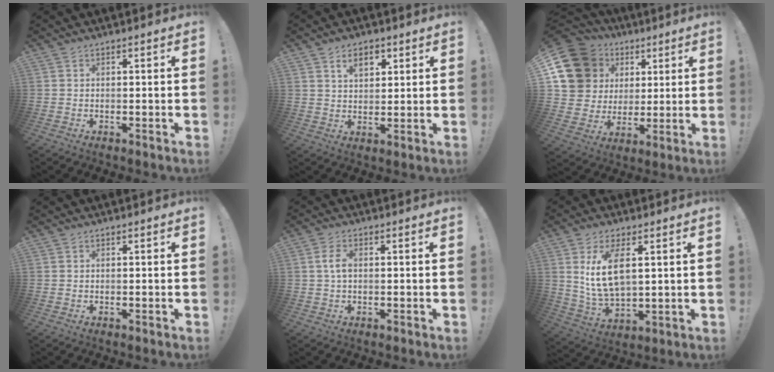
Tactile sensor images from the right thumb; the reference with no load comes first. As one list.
[{"total": 6.4, "force": [3.2, 4.1, 3.8], "torque": [-0.052, -0.004, 0.054]}, {"total": 17.0, "force": [6.5, 14.3, 6.6], "torque": [-0.118, -0.024, 0.149]}, {"total": 0.0}, {"total": 4.2, "force": [0.7, 2.6, 3.2], "torque": [-0.068, 0.005, 0.010]}, {"total": 11.6, "force": [3.4, 5.5, 9.6], "torque": [-0.193, -0.010, 0.061]}]